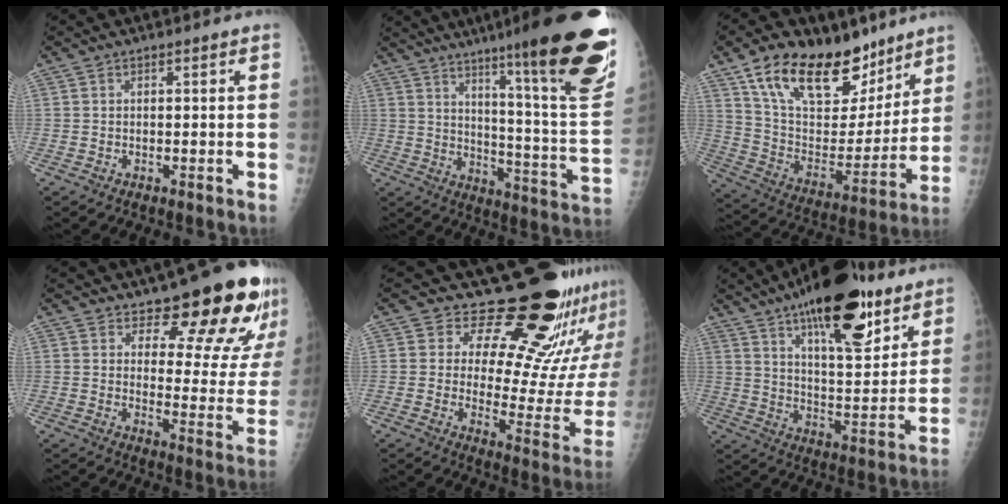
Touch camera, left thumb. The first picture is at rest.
{"total": 27.3, "force": [17.0, 2.3, 21.3], "torque": [-0.259, -0.085, 0.244]}
{"total": 25.0, "force": [16.3, 12.7, 14.1], "torque": [-0.188, -0.056, 0.276]}
{"total": 17.2, "force": [14.0, 5.4, 8.3], "torque": [-0.057, -0.107, 0.169]}
{"total": 24.3, "force": [19.3, 8.9, 11.7], "torque": [-0.126, -0.146, 0.245]}
{"total": 23.3, "force": [14.3, 8.5, 16.3], "torque": [-0.217, -0.057, 0.225]}